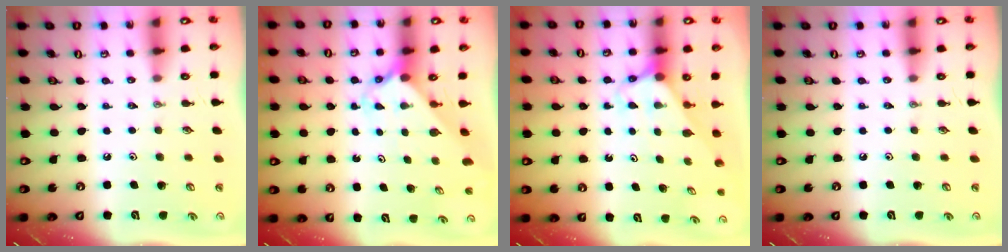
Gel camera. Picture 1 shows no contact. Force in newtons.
{"total": 2.4, "press": 2.4, "slide": 0.3}
{"total": 2.7, "press": 2.7, "slide": 0.2}
{"total": 0.0}